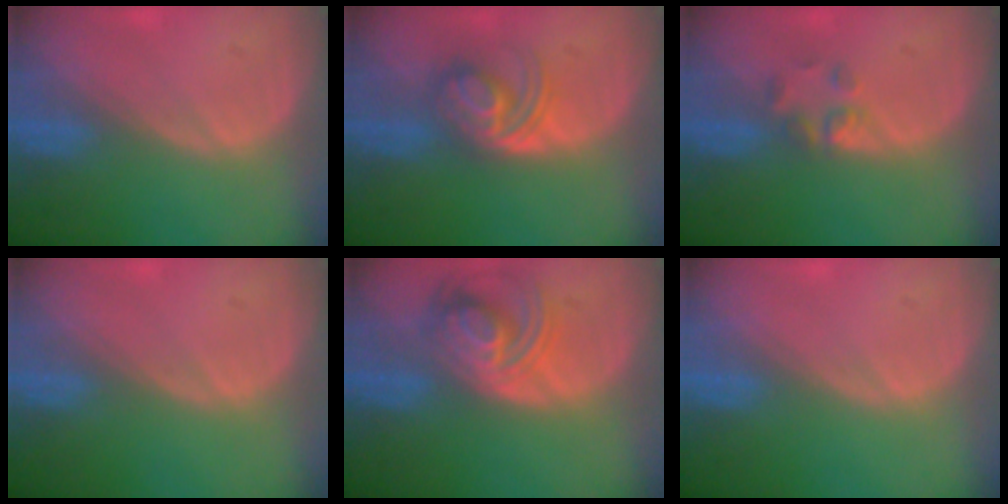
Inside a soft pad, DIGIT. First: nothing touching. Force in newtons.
{"total": 5.7, "press": 5.4, "slide": 1.9}
{"total": 2.3, "press": 2.2, "slide": 0.8}
{"total": 0.0}
{"total": 7.8, "press": 6.9, "slide": 3.6}
{"total": 0.0}